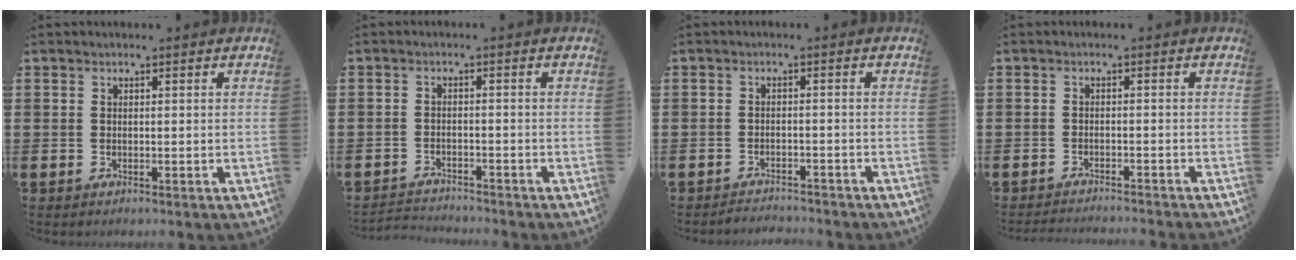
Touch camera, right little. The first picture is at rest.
{"total": 2.0, "force": [-2.0, 0.0, -0.2], "torque": [-0.002, 0.003, -0.044]}
{"total": 1.8, "force": [-1.8, -0.1, -0.2], "torque": [-0.001, 0.005, -0.039]}
{"total": 1.8, "force": [-1.8, -0.2, 0.1], "torque": [-0.002, 0.003, -0.037]}